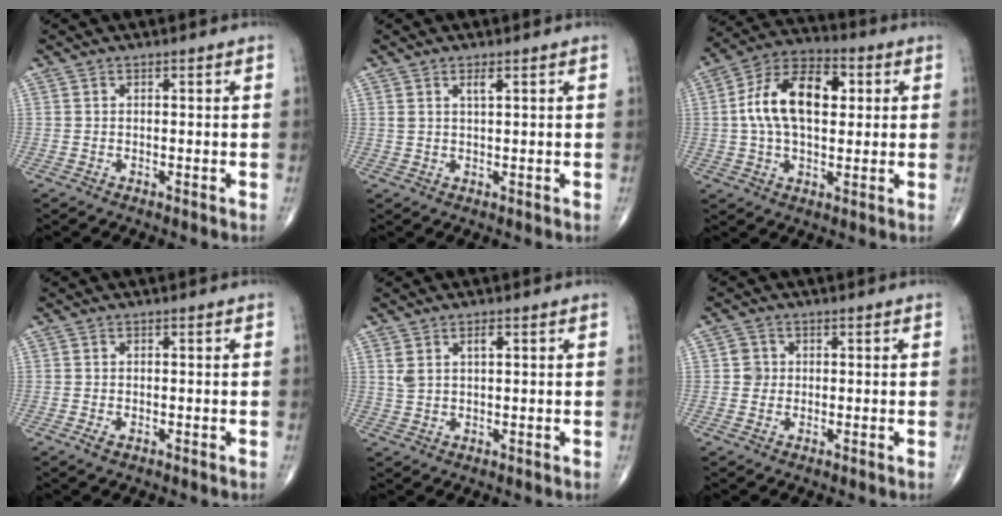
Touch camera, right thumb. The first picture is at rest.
{"total": 1.8, "force": [1.0, 0.3, 1.4], "torque": [-0.029, -0.004, 0.021]}
{"total": 15.3, "force": [2.3, 8.7, 12.4], "torque": [-0.212, 0.024, 0.033]}
{"total": 1.3, "force": [-0.6, 0.7, 0.9], "torque": [-0.021, 0.000, -0.009]}
{"total": 3.5, "force": [1.5, 1.6, 2.7], "torque": [-0.052, 0.002, 0.034]}
{"total": 2.4, "force": [0.1, 2.3, 0.6], "torque": [0.005, 0.005, 0.000]}